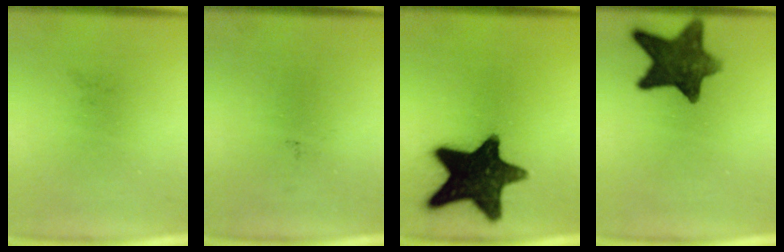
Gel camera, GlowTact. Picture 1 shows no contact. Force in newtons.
{"total": 0.0}
{"total": 17.6}
{"total": 11.5}